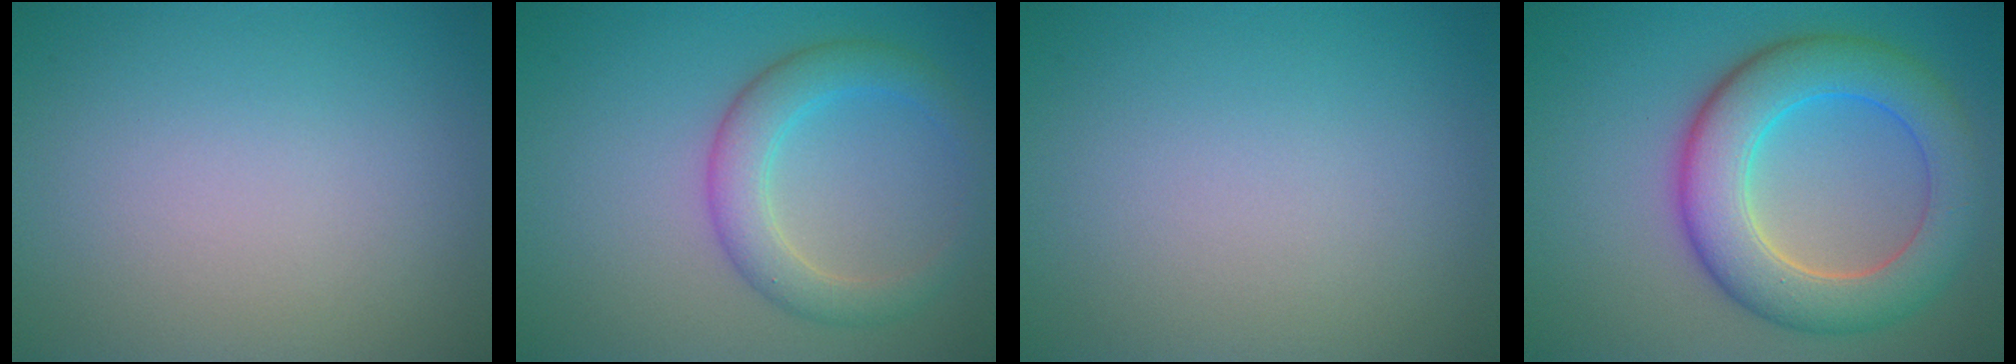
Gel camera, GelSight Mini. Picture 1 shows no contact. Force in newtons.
{"total": 3.9, "press": 3.9, "slide": 0.0}
{"total": 0.0}
{"total": 8.0, "press": 8.0, "slide": 0.3}